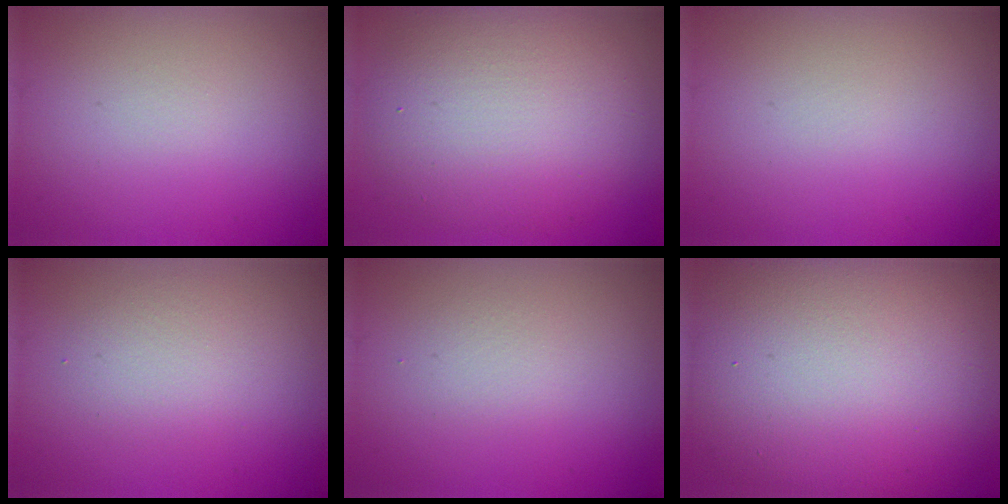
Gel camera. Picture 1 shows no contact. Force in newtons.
{"total": 8.4, "press": 8.4, "slide": 0.4}
{"total": 0.0}
{"total": 2.2, "press": 2.2, "slide": 0.0}
{"total": 1.3, "press": 1.3, "slide": 0.0}
{"total": 16.6, "press": 16.5, "slide": 1.5}